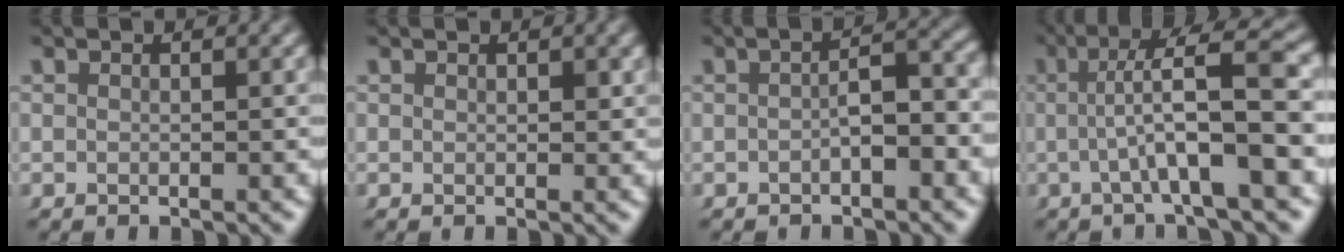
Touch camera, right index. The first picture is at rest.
{"total": 0.5, "force": [0.3, 0.4, 0.1], "torque": [-0.001, -0.011, 0.010]}
{"total": 2.6, "force": [-1.2, 1.0, 2.1], "torque": [-0.023, -0.005, -0.018]}
{"total": 7.4, "force": [0.8, 1.5, 7.1], "torque": [-0.098, 0.022, 0.005]}